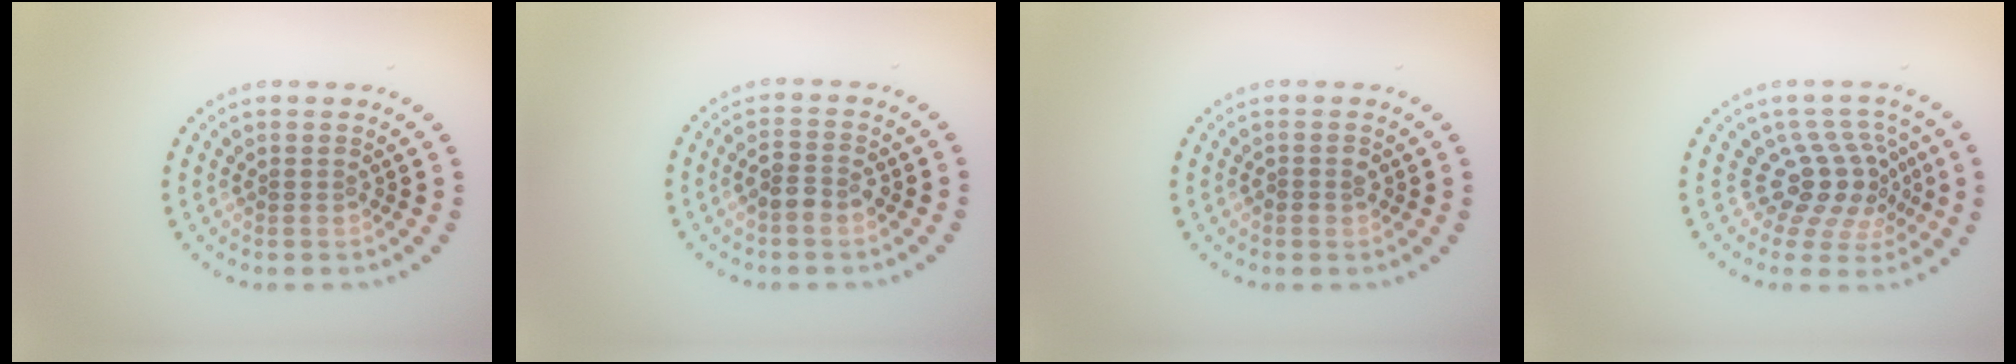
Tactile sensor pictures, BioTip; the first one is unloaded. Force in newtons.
{"total": 2.2, "press": 2.2, "slide": 0.4}
{"total": 1.1, "press": 1.0, "slide": 0.4}
{"total": 4.2, "press": 3.0, "slide": 2.9}